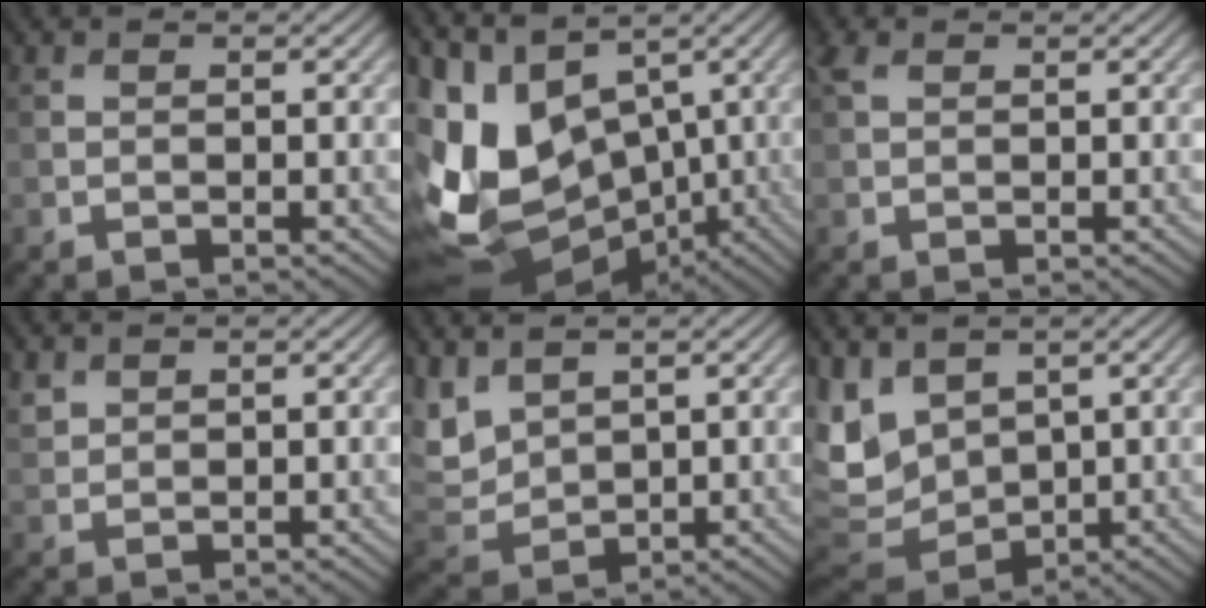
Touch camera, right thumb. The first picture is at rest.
{"total": 13.9, "force": [0.4, 9.9, 9.8], "torque": [-0.246, -0.012, 0.023]}
{"total": 2.7, "force": [1.4, 1.7, 1.6], "torque": [-0.049, 0.003, 0.020]}
{"total": 2.1, "force": [1.8, 0.7, -0.9], "torque": [0.000, 0.001, 0.039]}
{"total": 5.6, "force": [4.1, 3.4, 1.9], "torque": [-0.098, 0.009, 0.084]}
{"total": 9.4, "force": [3.1, 7.5, 4.8], "torque": [-0.183, -0.012, 0.093]}